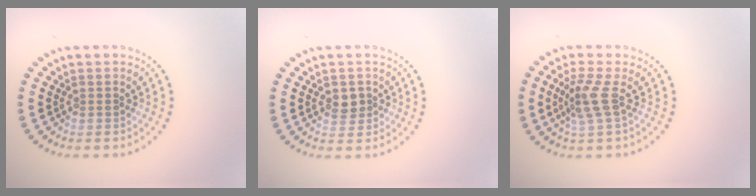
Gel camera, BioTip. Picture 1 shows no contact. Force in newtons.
{"total": 1.6, "press": 1.6, "slide": 0.5}
{"total": 2.7, "press": 2.1, "slide": 1.7}